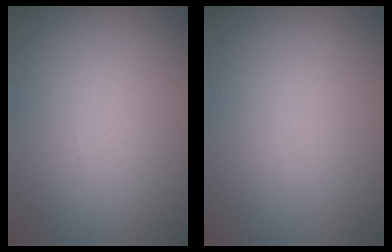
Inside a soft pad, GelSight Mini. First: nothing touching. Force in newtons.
{"total": 0.0}